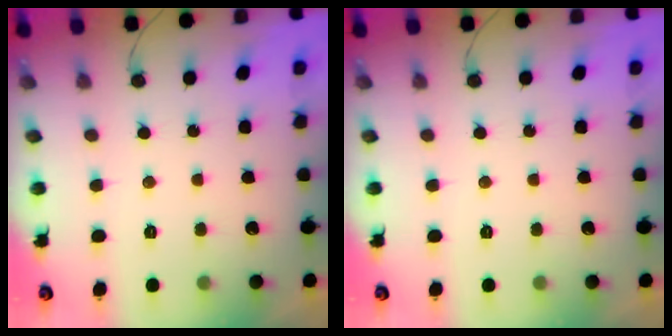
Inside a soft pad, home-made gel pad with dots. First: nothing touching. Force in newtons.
{"total": 0.0}